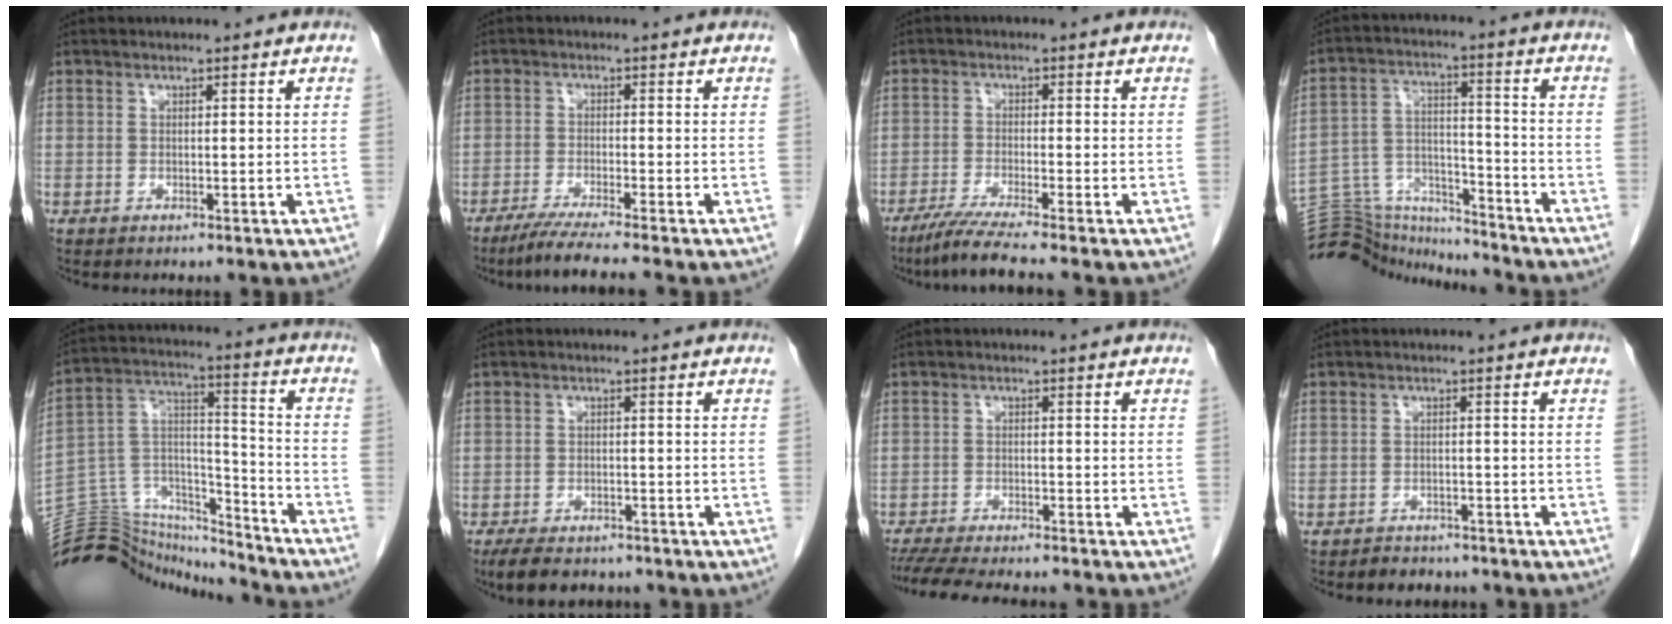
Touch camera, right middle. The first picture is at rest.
{"total": 6.4, "force": [-5.2, -1.2, 3.6], "torque": [-0.059, -0.022, -0.089]}
{"total": 6.2, "force": [-4.9, -1.3, 3.5], "torque": [-0.064, -0.024, -0.091]}
{"total": 15.6, "force": [-15.3, 2.4, 1.9], "torque": [-0.044, 0.036, -0.251]}
{"total": 20.6, "force": [-19.8, 4.5, 3.1], "torque": [-0.077, 0.056, -0.319]}
{"total": 7.0, "force": [-5.7, 2.8, 3.0], "torque": [-0.052, -0.009, -0.082]}
{"total": 11.4, "force": [-10.1, 1.6, 5.1], "torque": [-0.081, -0.017, -0.147]}
{"total": 3.4, "force": [-3.0, 1.7, 0.3], "torque": [-0.011, 0.003, -0.039]}